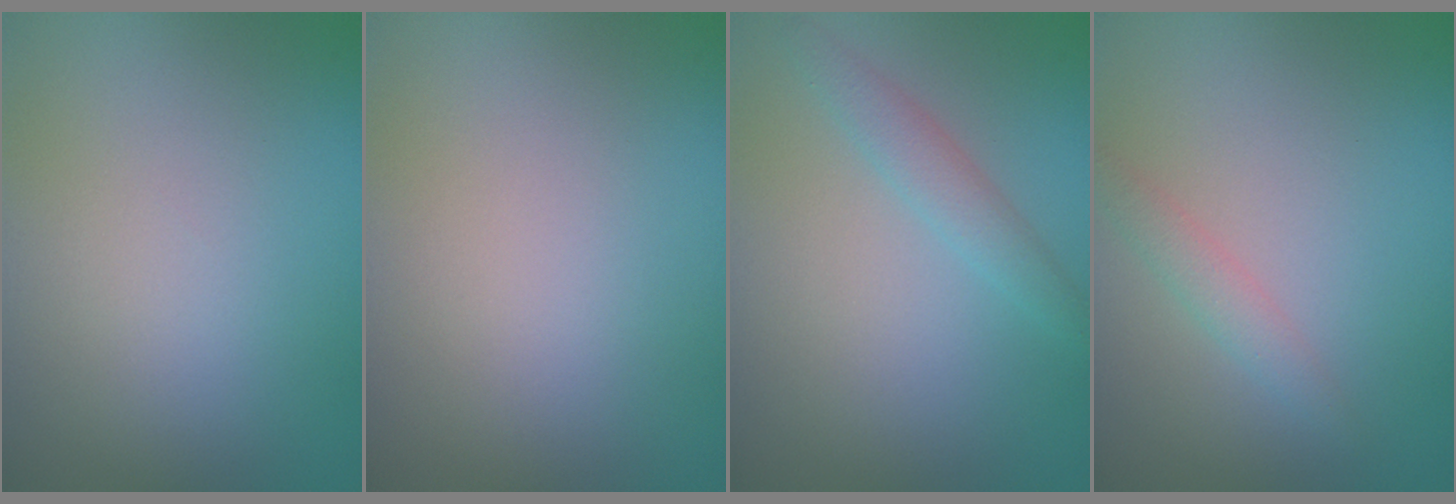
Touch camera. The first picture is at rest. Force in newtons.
{"total": 0.0}
{"total": 1.9, "press": 1.9, "slide": 0.1}
{"total": 1.4, "press": 1.4, "slide": 0.1}